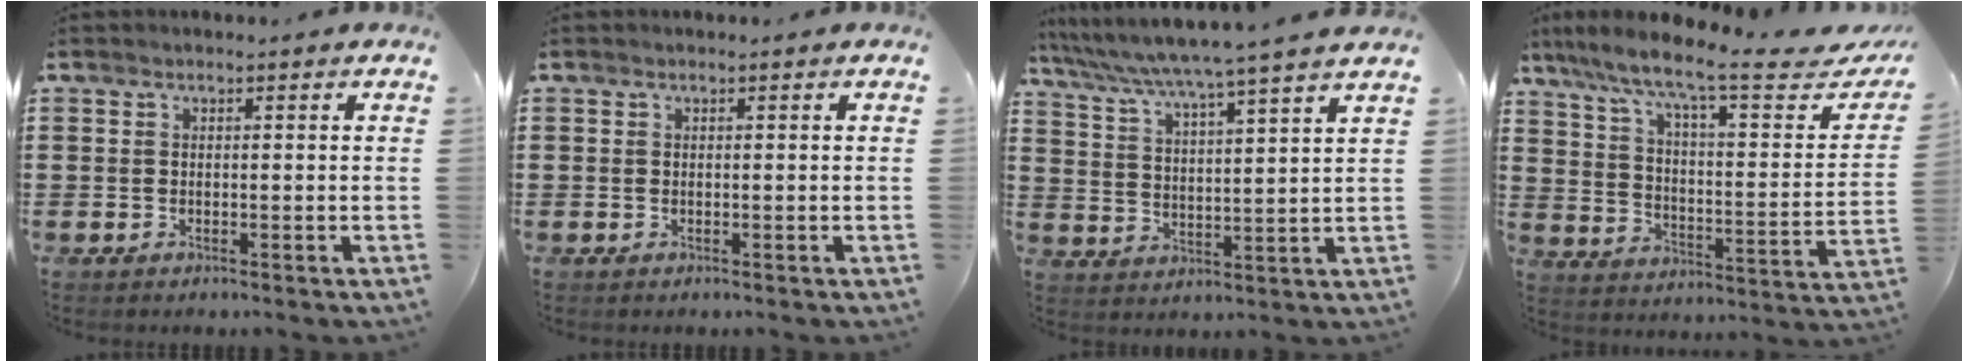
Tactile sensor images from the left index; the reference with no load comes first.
{"total": 0.0}
{"total": 5.1, "force": [4.6, -1.4, 1.9], "torque": [-0.057, -0.040, 0.070]}
{"total": 9.8, "force": [7.4, 0.9, 6.4], "torque": [-0.143, -0.047, 0.113]}